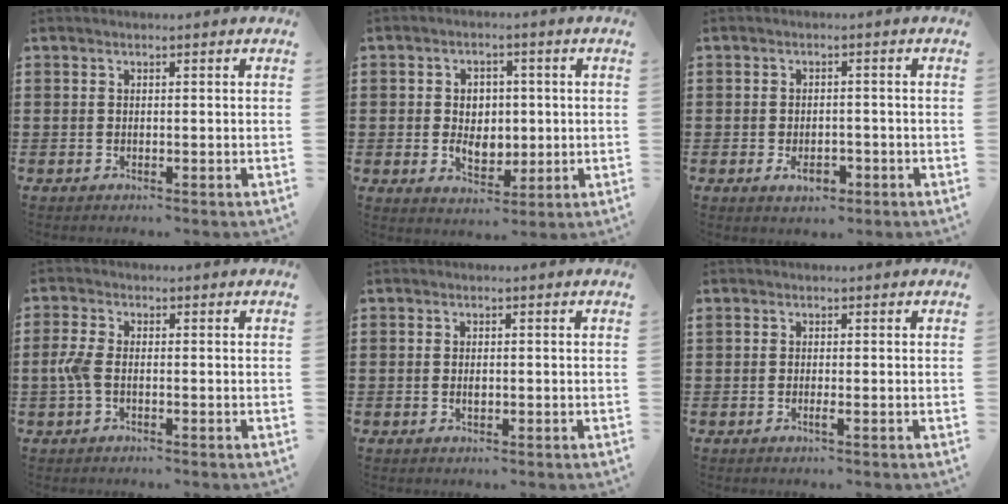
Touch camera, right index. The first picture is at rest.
{"total": 4.8, "force": [-0.1, 3.9, 2.7], "torque": [-0.045, 0.006, -0.007]}
{"total": 3.1, "force": [-1.5, 1.6, 2.2], "torque": [-0.048, -0.002, -0.029]}
{"total": 3.4, "force": [-0.8, 1.6, 2.9], "torque": [-0.083, -0.006, -0.022]}
{"total": 1.1, "force": [-0.1, 0.4, 1.0], "torque": [-0.020, -0.001, -0.001]}
{"total": 0.9, "force": [-0.3, -0.2, 0.8], "torque": [-0.016, -0.008, -0.004]}